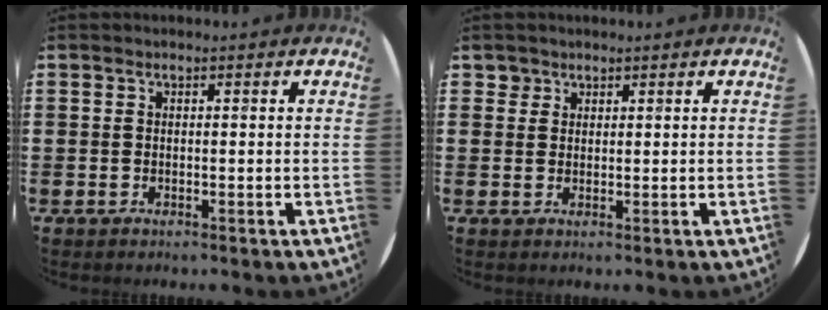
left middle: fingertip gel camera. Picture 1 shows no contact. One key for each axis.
{"total": 1.6, "fx": 1.3, "fy": 0.9, "fz": 0.1, "tx": 0.012, "ty": -0.004, "tz": 0.023}